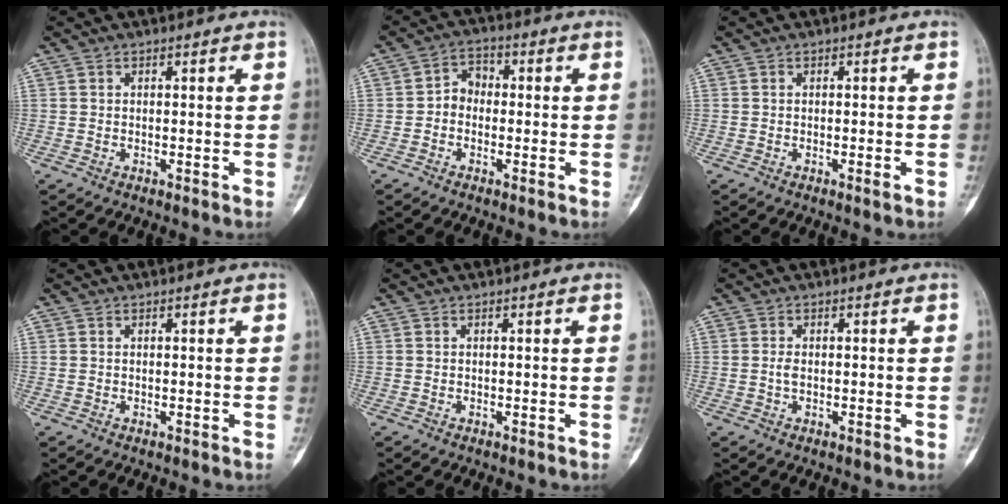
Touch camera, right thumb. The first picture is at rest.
{"total": 4.2, "force": [-0.7, 3.5, 2.2], "torque": [-0.017, 0.020, -0.026]}
{"total": 1.0, "force": [-0.5, 0.0, 0.9], "torque": [-0.014, -0.002, -0.005]}
{"total": 0.0}
{"total": 0.0}
{"total": 1.3, "force": [-0.1, 0.7, 1.1], "torque": [-0.023, 0.000, -0.001]}